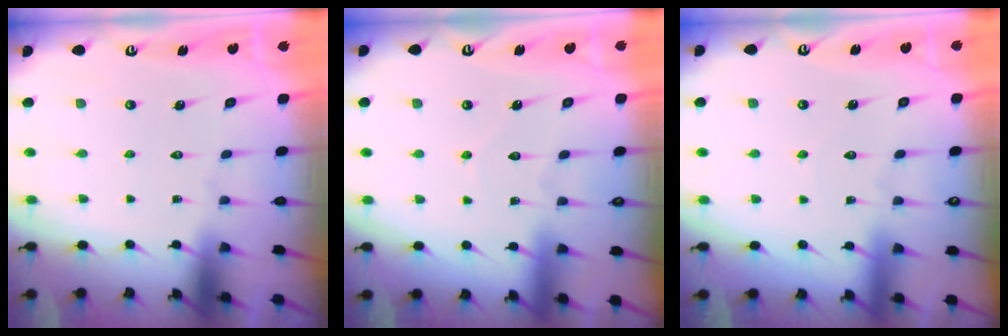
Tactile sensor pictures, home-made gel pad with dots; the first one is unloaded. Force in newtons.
{"total": 4.8, "press": 4.7, "slide": 0.4}
{"total": 2.1, "press": 2.1, "slide": 0.2}